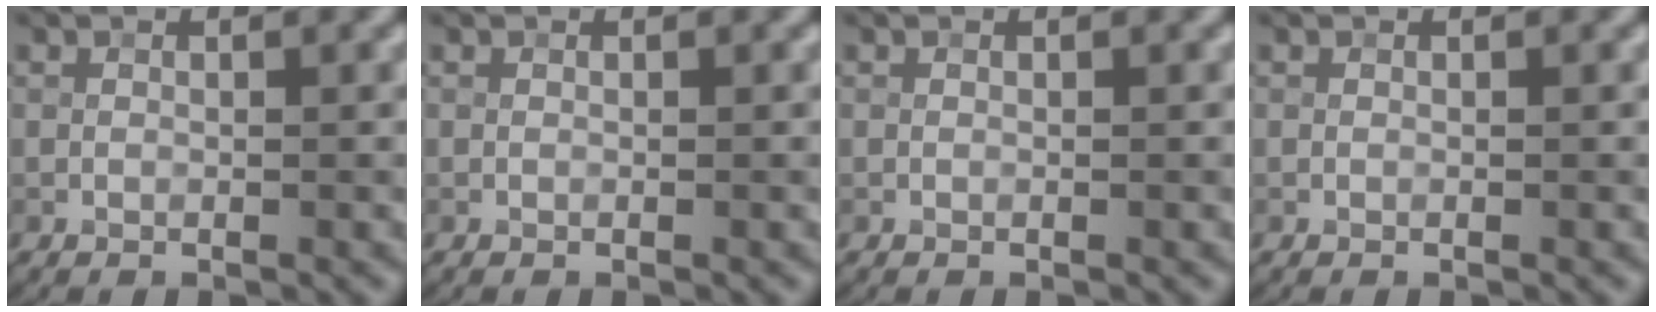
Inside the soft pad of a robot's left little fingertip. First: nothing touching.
{"total": 0.0}
{"total": 0.0}
{"total": 0.0}